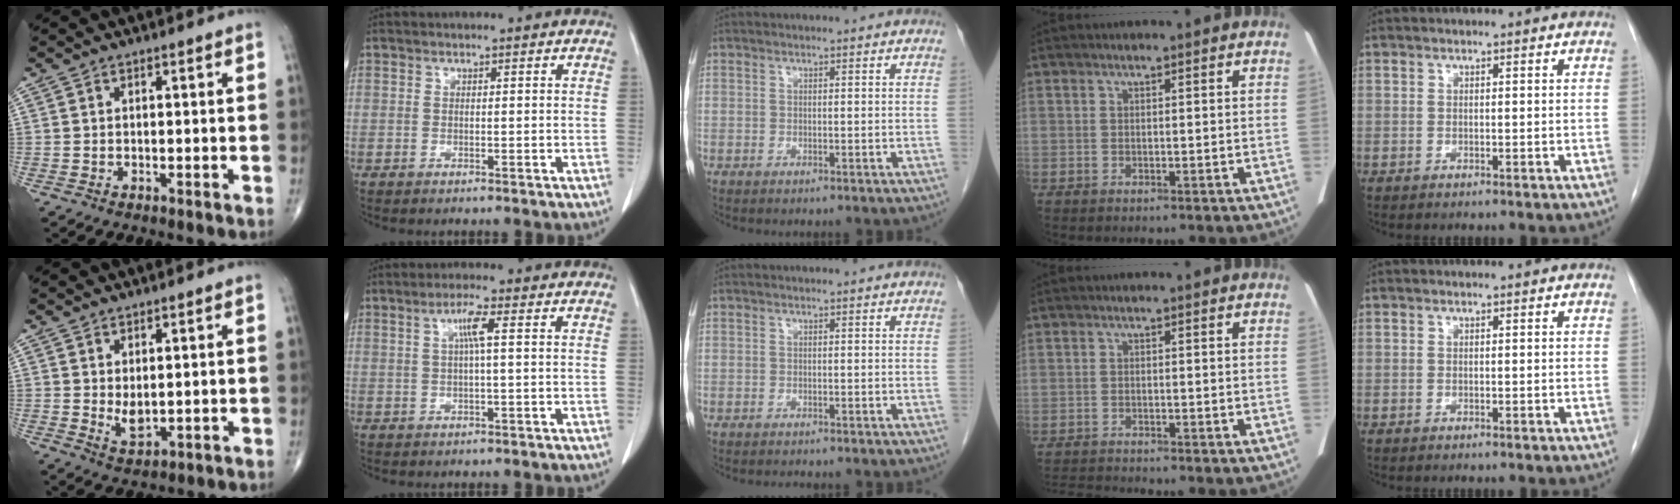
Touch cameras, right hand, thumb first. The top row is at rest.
{"thumb": {"total": 3.6, "force": [0.5, 1.9, 3.0], "torque": [-0.044, -0.014, 0.018]}, "index": {"total": 3.5, "force": [0.8, 0.1, 3.4], "torque": [-0.065, 0.007, 0.015]}, "middle": {"total": 0.6, "force": [-0.6, 0.0, 0.1], "torque": [-0.007, -0.002, -0.007]}, "ring": {"total": 3.0, "force": [-2.9, -0.7, 0.2], "torque": [-0.010, -0.019, -0.049]}}